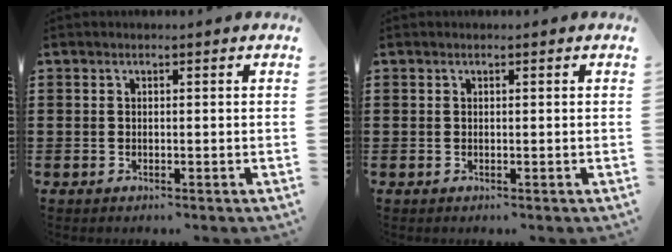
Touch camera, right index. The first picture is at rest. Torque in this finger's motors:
{"motor_torque": [-0.22, -0.19, -0.07, 0.01]}